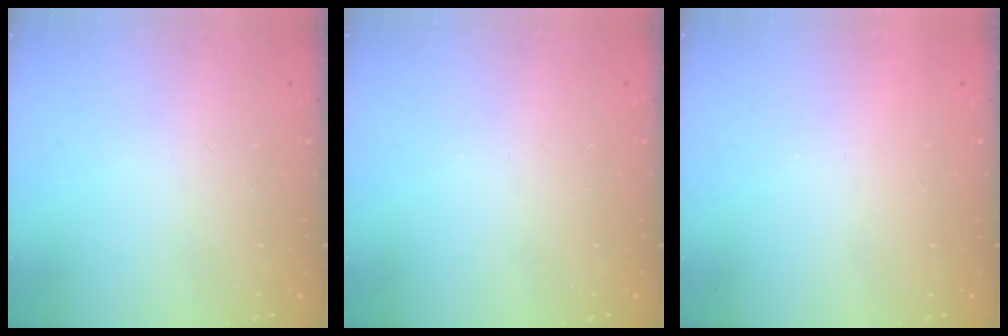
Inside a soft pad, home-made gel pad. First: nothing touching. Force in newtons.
{"total": 0.0}
{"total": 1.5, "press": 1.5, "slide": 0.1}